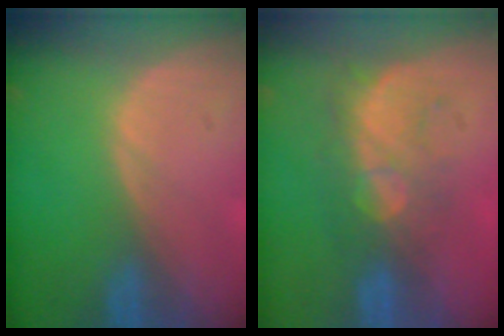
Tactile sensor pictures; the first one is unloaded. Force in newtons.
{"total": 8.6, "press": 7.5, "slide": 4.2}